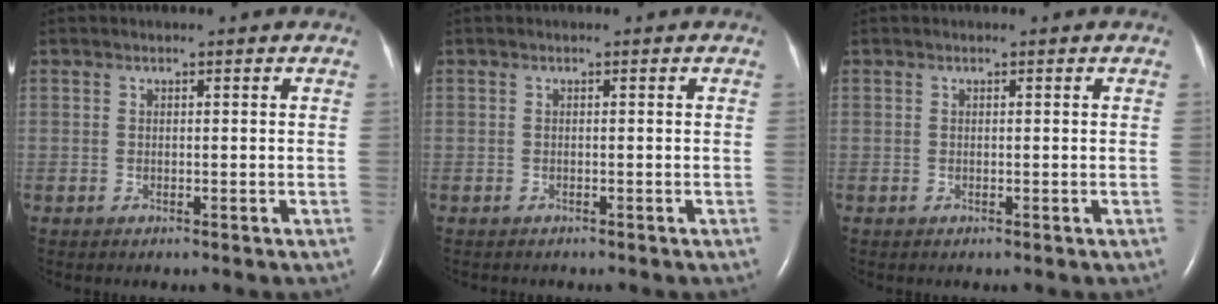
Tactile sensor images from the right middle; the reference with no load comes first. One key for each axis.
{"total": 0.7, "fx": -0.7, "fy": 0.2, "fz": 0.2, "tx": -0.012, "ty": -0.001, "tz": -0.009}
{"total": 0.0}